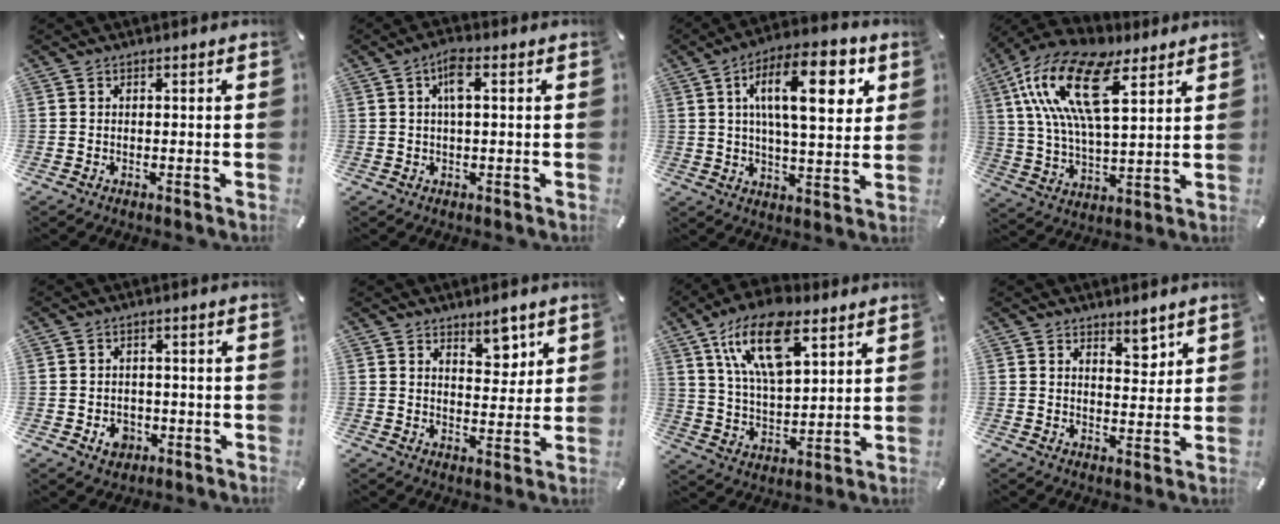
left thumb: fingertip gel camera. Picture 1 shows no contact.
{"total": 4.6, "force": [0.9, 1.5, 4.3], "torque": [-0.086, 0.008, 0.014]}
{"total": 18.5, "force": [6.5, 7.2, 15.8], "torque": [-0.247, 0.000, 0.098]}
{"total": 20.5, "force": [10.3, 8.8, 15.3], "torque": [-0.334, -0.025, 0.175]}
{"total": 4.8, "force": [-1.7, 3.9, 2.2], "torque": [-0.034, 0.004, -0.031]}
{"total": 6.5, "force": [4.7, 3.3, 3.0], "torque": [-0.015, -0.032, 0.076]}
{"total": 18.0, "force": [9.6, 8.6, 12.6], "torque": [-0.252, -0.026, 0.164]}
{"total": 4.9, "force": [3.8, 2.2, 2.2], "torque": [-0.011, -0.028, 0.060]}